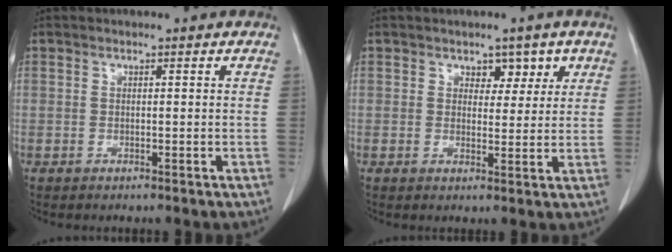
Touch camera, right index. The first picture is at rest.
{"total": 3.5, "force": [1.9, 2.3, 1.8], "torque": [-0.008, 0.003, 0.027]}